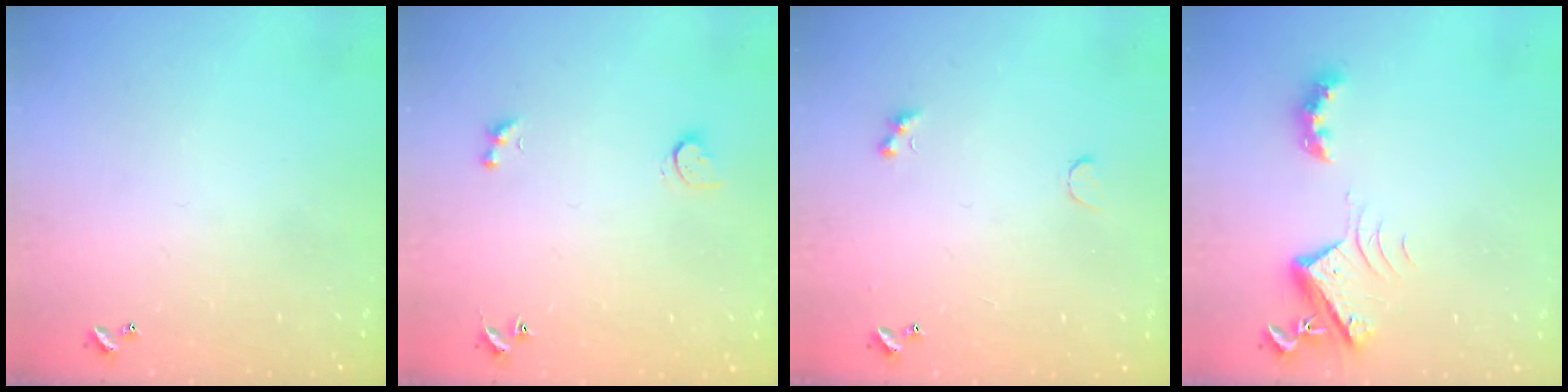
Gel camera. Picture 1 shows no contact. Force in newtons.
{"total": 2.4, "press": 1.9, "slide": 1.4}
{"total": 1.4, "press": 1.3, "slide": 0.5}
{"total": 7.7, "press": 7.6, "slide": 1.6}